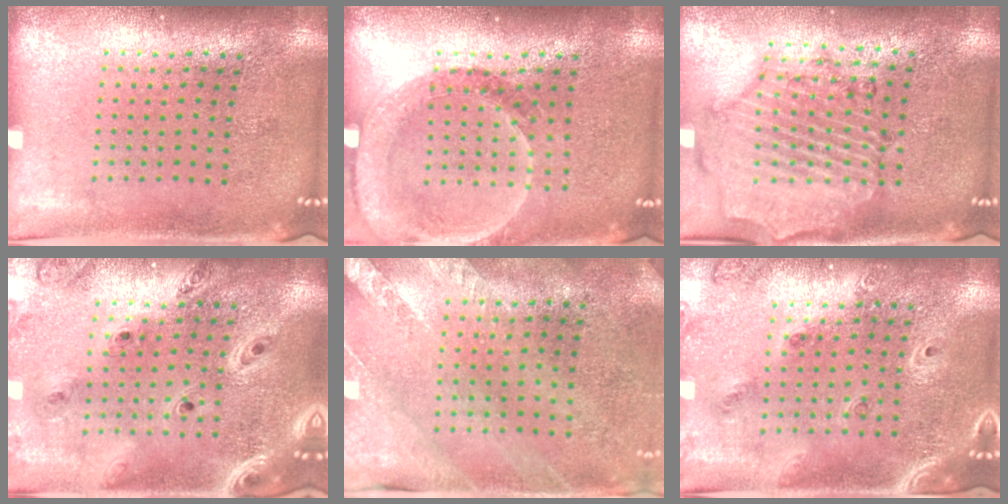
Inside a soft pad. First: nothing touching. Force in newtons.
{"total": 1.5, "press": 1.4, "slide": 0.5}
{"total": 1.6, "press": 1.6, "slide": 0.3}
{"total": 1.5, "press": 1.5, "slide": 0.3}
{"total": 2.6, "press": 2.1, "slide": 1.6}
{"total": 1.7, "press": 1.5, "slide": 0.7}